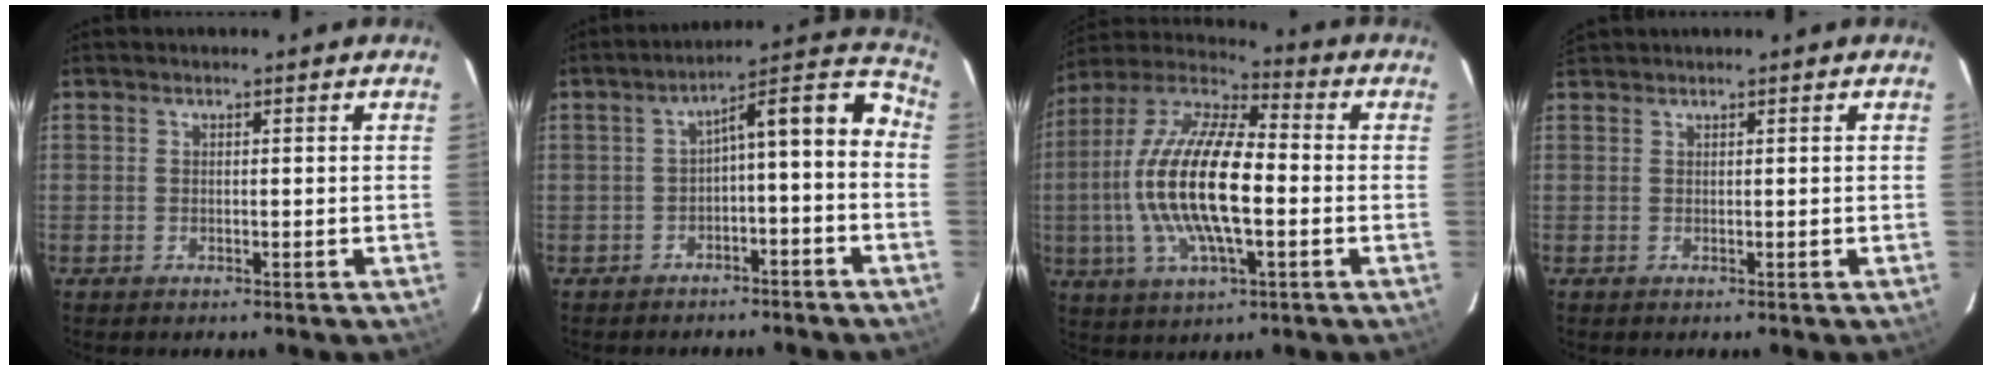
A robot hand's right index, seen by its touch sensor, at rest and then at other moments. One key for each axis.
{"total": 9.9, "fx": -3.4, "fy": 2.9, "fz": 8.9, "tx": -0.129, "ty": 0.051, "tz": -0.041}
{"total": 19.3, "fx": -1.9, "fy": 6.7, "fz": 18.0, "tx": -0.353, "ty": 0.002, "tz": -0.046}
{"total": 0.9, "fx": 0.9, "fy": 0.2, "fz": 0.0, "tx": 0.004, "ty": 0.008, "tz": 0.019}